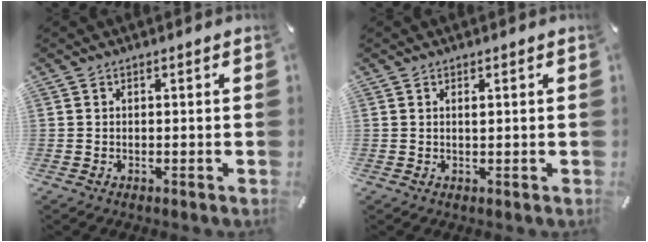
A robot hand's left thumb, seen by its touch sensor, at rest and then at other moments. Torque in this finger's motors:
{"motor_torque": [0.09, 0.17, 0.24, -0.13, -0.01]}